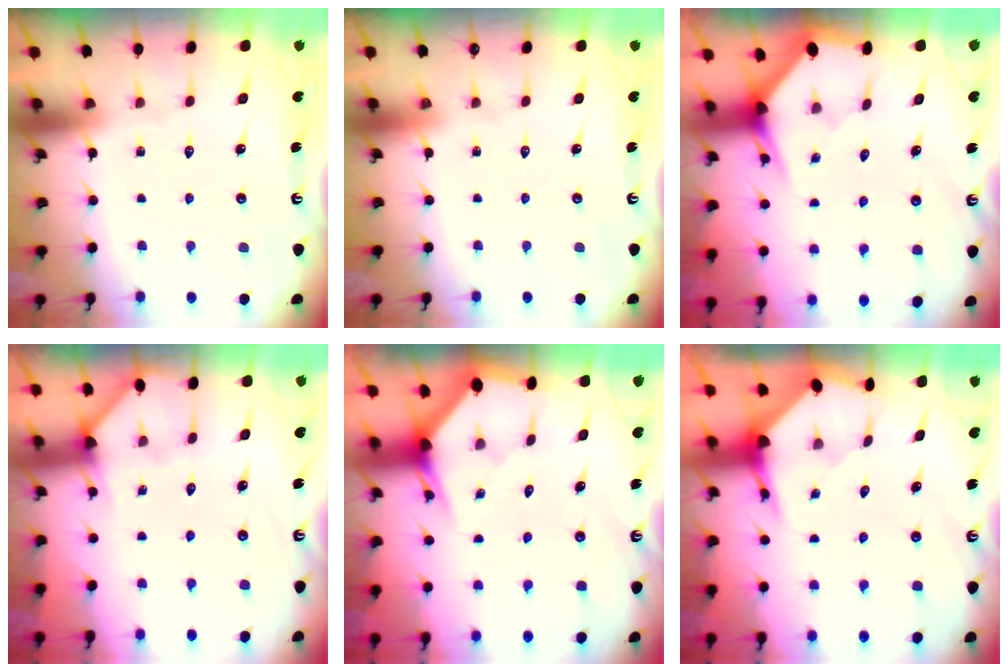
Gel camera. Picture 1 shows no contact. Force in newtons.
{"total": 0.0}
{"total": 2.9, "press": 2.9, "slide": 0.1}
{"total": 3.4, "press": 3.3, "slide": 0.4}
{"total": 2.6, "press": 2.6, "slide": 0.2}
{"total": 3.6, "press": 3.6, "slide": 0.4}